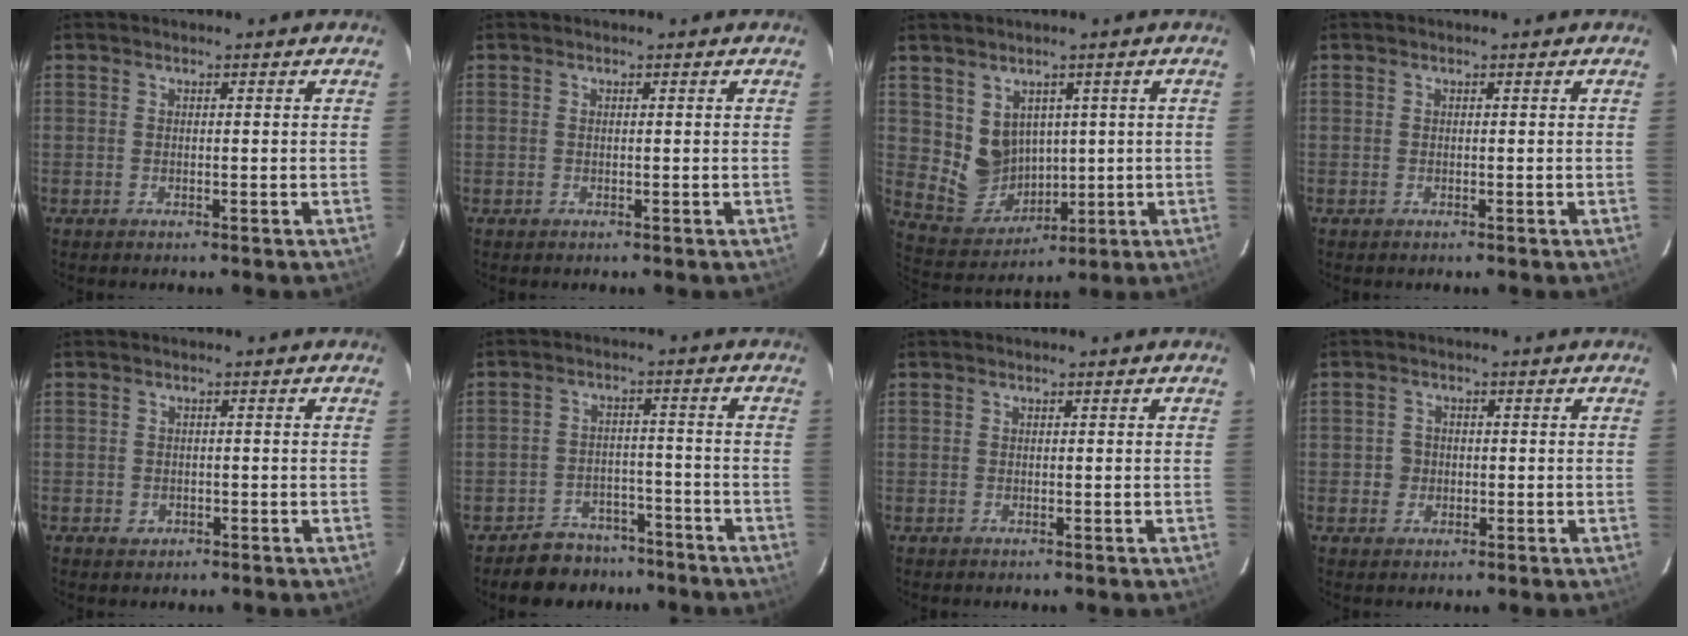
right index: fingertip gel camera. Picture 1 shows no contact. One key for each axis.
{"total": 0.0}
{"total": 8.3, "fx": 2.2, "fy": 7.5, "fz": 2.9, "tx": -0.061, "ty": -0.001, "tz": 0.067}
{"total": 0.0}
{"total": 2.0, "fx": -0.8, "fy": 1.8, "fz": 0.3, "tx": -0.006, "ty": 0.002, "tz": -0.008}
{"total": 8.0, "fx": -6.6, "fy": 4.6, "fz": 0.6, "tx": -0.021, "ty": 0.028, "tz": -0.089}
{"total": 0.0}
{"total": 2.8, "fx": -0.5, "fy": 2.8, "fz": 0.6, "tx": -0.009, "ty": 0.006, "tz": -0.008}